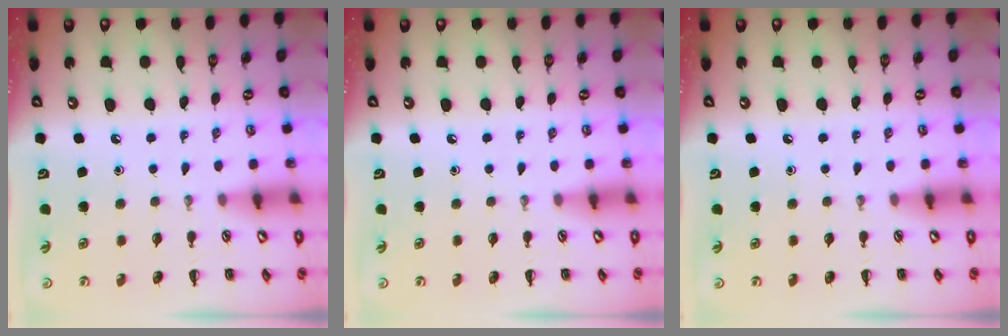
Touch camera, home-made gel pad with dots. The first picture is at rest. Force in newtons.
{"total": 0.0}
{"total": 0.0}